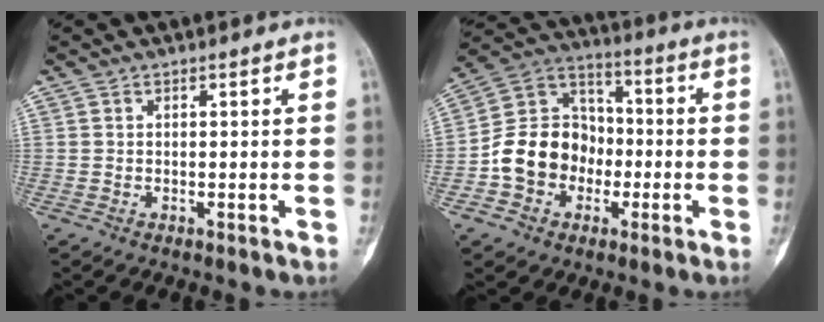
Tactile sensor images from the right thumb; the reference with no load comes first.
{"total": 14.1, "force": [-3.5, 11.8, 6.8], "torque": [-0.084, 0.050, -0.068]}